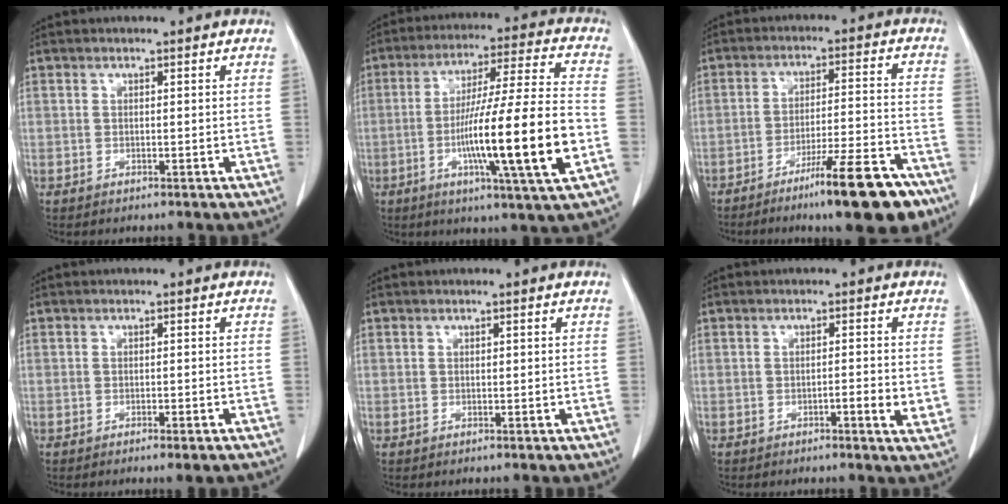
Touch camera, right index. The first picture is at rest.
{"total": 18.3, "force": [-4.5, -0.3, 17.8], "torque": [-0.295, -0.007, -0.077]}
{"total": 13.8, "force": [-9.4, 1.3, 10.0], "torque": [-0.140, 0.002, -0.144]}
{"total": 2.0, "force": [-1.5, 0.2, 1.4], "torque": [-0.017, -0.005, -0.017]}
{"total": 0.0}
{"total": 2.8, "force": [-0.6, 0.4, 2.7], "torque": [-0.041, -0.001, -0.009]}